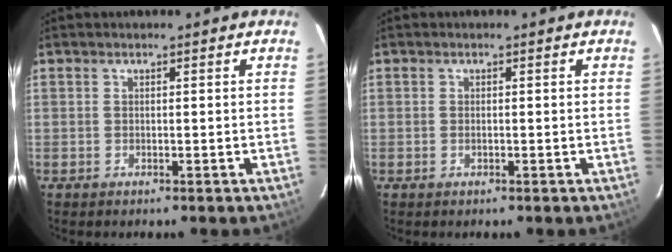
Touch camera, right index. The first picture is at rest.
{"total": 0.6, "force": [-0.2, 0.2, 0.5], "torque": [-0.011, 0.001, -0.004]}